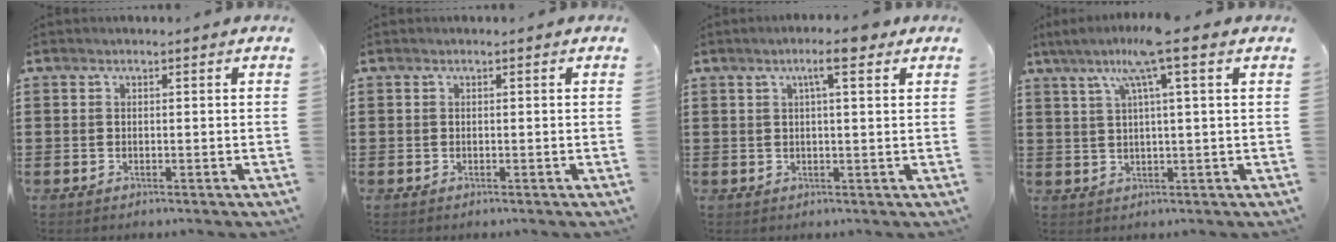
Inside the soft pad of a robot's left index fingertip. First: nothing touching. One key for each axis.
{"total": 0.0}
{"total": 4.9, "fx": 2.6, "fy": 0.8, "fz": 4.1, "tx": -0.073, "ty": 0.000, "tz": 0.040}
{"total": 7.7, "fx": 3.6, "fy": -0.3, "fz": 6.8, "tx": -0.141, "ty": 0.005, "tz": 0.060}